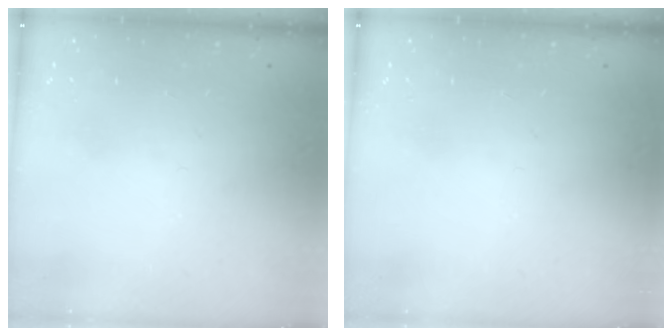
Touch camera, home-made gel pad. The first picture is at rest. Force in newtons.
{"total": 0.0}